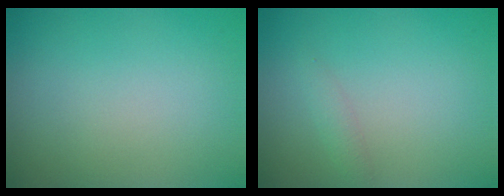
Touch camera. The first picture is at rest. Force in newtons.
{"total": 0.9, "press": 0.9, "slide": 0.1}